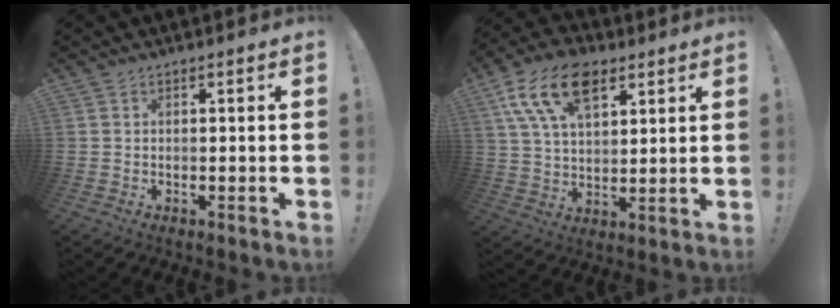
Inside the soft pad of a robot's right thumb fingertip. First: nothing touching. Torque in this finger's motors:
{"motor_torque": [2.00, 2.01, 0.40, 0.40, 0.24]}